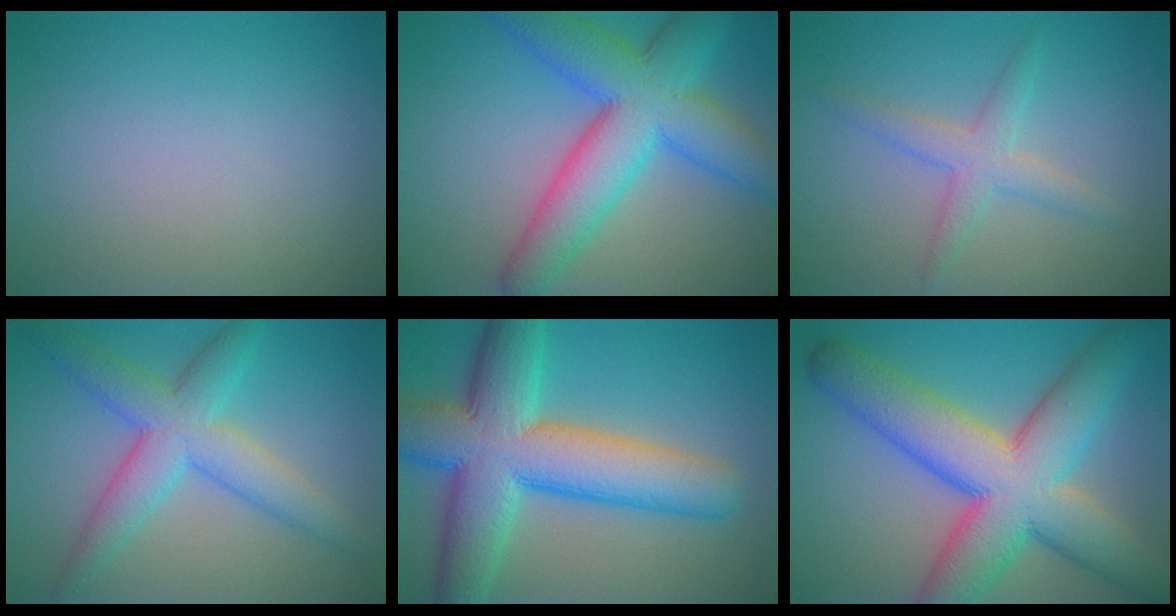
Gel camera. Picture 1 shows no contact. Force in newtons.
{"total": 9.9, "press": 9.9, "slide": 0.1}
{"total": 2.7, "press": 2.7, "slide": 0.1}
{"total": 6.0, "press": 6.0, "slide": 0.1}
{"total": 12.1, "press": 12.1, "slide": 0.5}
{"total": 12.6, "press": 12.6, "slide": 0.4}